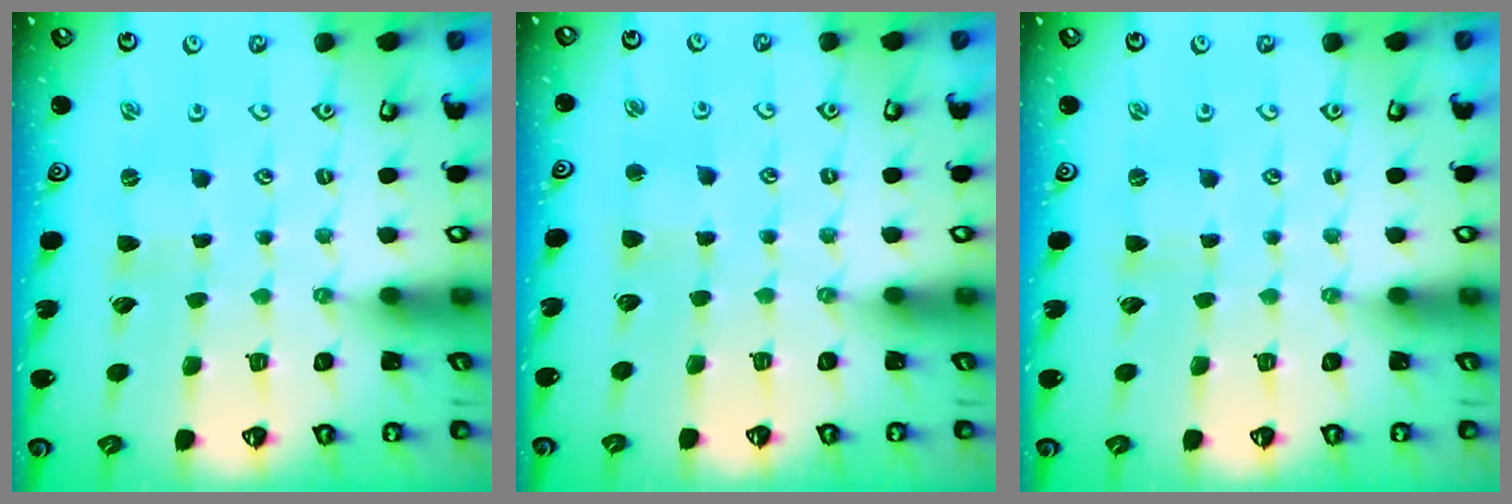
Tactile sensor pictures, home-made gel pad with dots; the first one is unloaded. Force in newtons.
{"total": 2.5, "press": 2.5, "slide": 0.3}
{"total": 0.0}